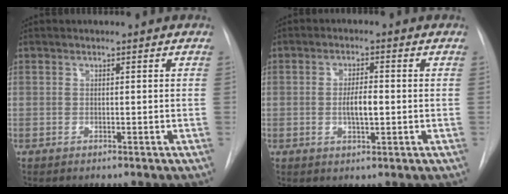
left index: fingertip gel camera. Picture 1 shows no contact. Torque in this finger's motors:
{"motor_torque": [0.69, 0.00, 0.30, 0.06]}